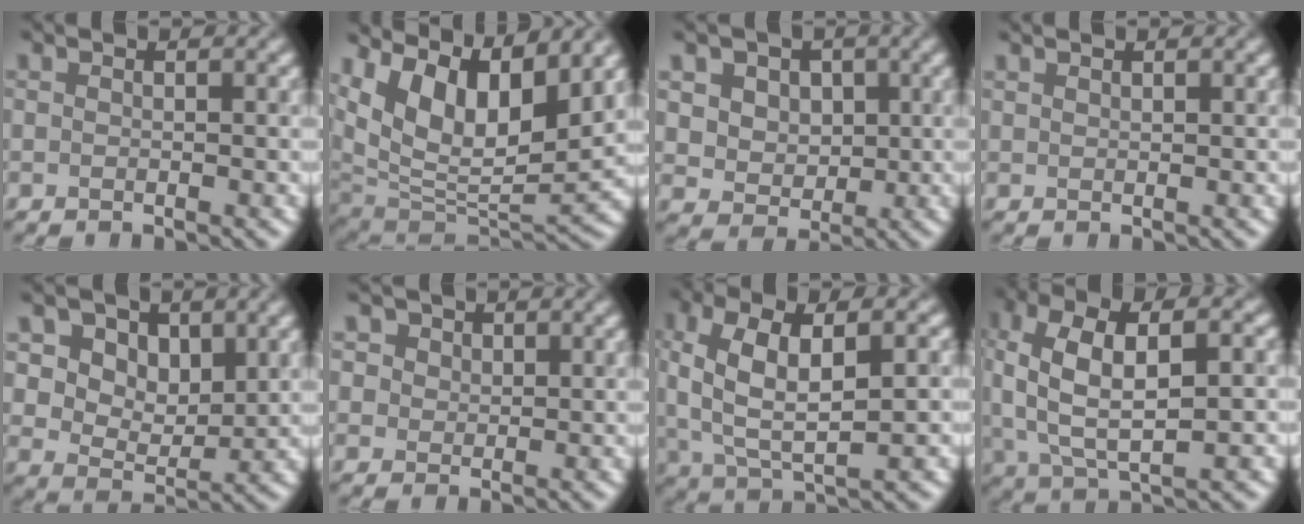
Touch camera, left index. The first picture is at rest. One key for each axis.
{"total": 12.5, "fx": 6.1, "fy": 5.8, "fz": 9.3, "tx": -0.161, "ty": 0.005, "tz": 0.108}
{"total": 6.3, "fx": 2.3, "fy": 5.0, "fz": 3.0, "tx": -0.061, "ty": 0.007, "tz": 0.030}
{"total": 0.7, "fx": 0.6, "fy": 0.1, "fz": 0.2, "tx": 0.001, "ty": 0.001, "tz": 0.013}
{"total": 5.7, "fx": 2.8, "fy": 3.7, "fz": 3.3, "tx": -0.060, "ty": -0.011, "tz": 0.043}
{"total": 4.1, "fx": 2.3, "fy": 2.9, "fz": 1.7, "tx": -0.046, "ty": 0.002, "tz": 0.032}
{"total": 8.2, "fx": 0.9, "fy": 3.5, "fz": 7.3, "tx": -0.139, "ty": 0.011, "tz": 0.013}
{"total": 9.8, "fx": 0.8, "fy": 4.7, "fz": 8.6, "tx": -0.170, "ty": 0.008, "tz": 0.010}